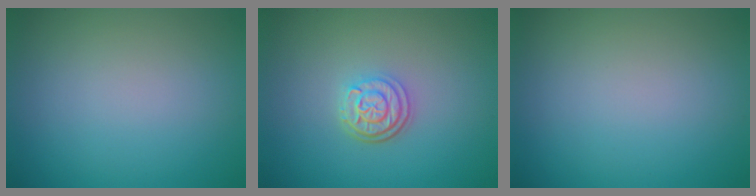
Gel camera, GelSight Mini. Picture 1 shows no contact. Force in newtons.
{"total": 3.1, "press": 2.5, "slide": 1.8}
{"total": 0.0}